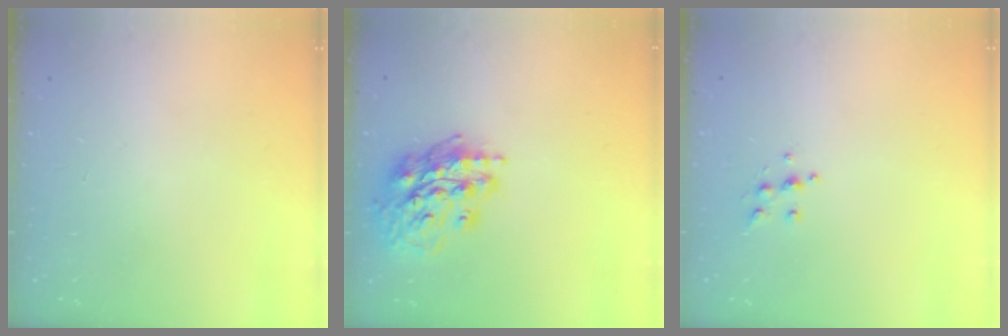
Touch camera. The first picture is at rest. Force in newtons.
{"total": 17.5, "press": 17.4, "slide": 1.8}
{"total": 6.7, "press": 6.7, "slide": 0.8}